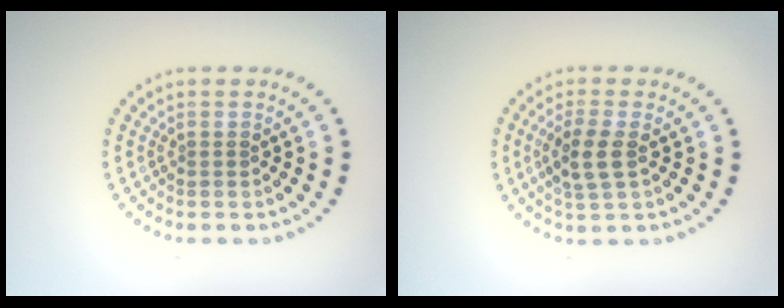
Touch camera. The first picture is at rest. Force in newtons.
{"total": 2.9, "press": 2.7, "slide": 1.0}